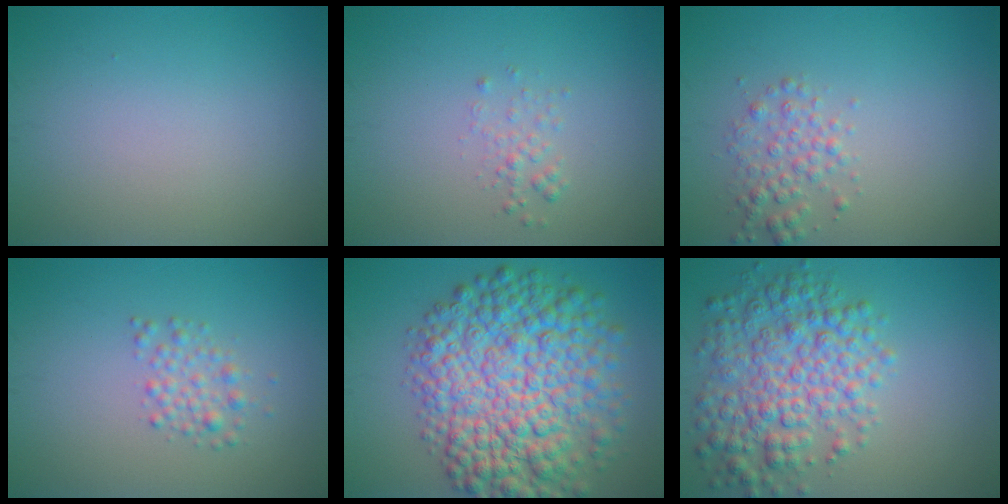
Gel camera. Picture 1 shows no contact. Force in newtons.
{"total": 1.1, "press": 1.1, "slide": 0.1}
{"total": 2.2, "press": 2.2, "slide": 0.0}
{"total": 1.9, "press": 1.8, "slide": 0.1}
{"total": 12.0, "press": 12.0, "slide": 0.2}
{"total": 6.8, "press": 6.8, "slide": 0.2}